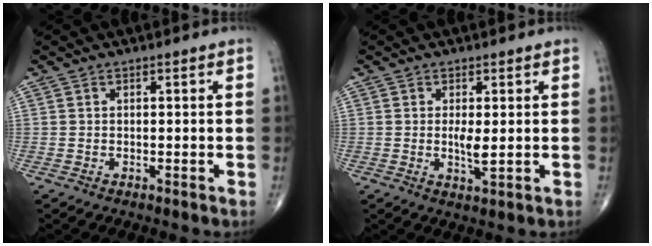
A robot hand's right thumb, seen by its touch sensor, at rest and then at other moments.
{"total": 3.1, "force": [0.1, 0.7, 3.0], "torque": [-0.057, -0.010, 0.003]}